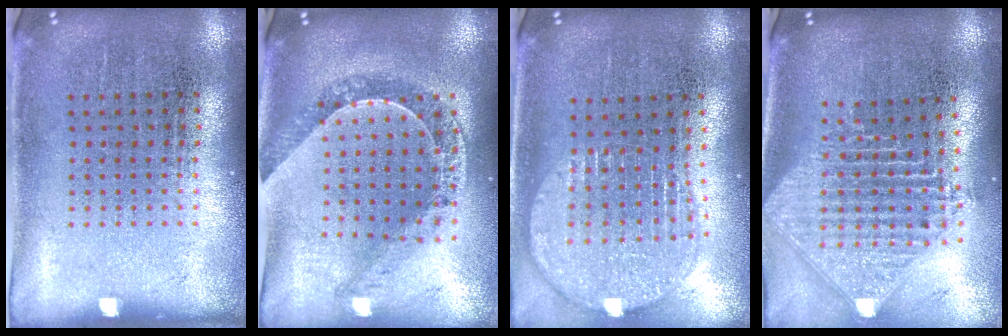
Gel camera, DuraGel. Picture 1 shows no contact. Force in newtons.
{"total": 1.2, "press": 1.2, "slide": 0.2}
{"total": 1.9, "press": 1.6, "slide": 1.0}
{"total": 2.3, "press": 1.8, "slide": 1.5}